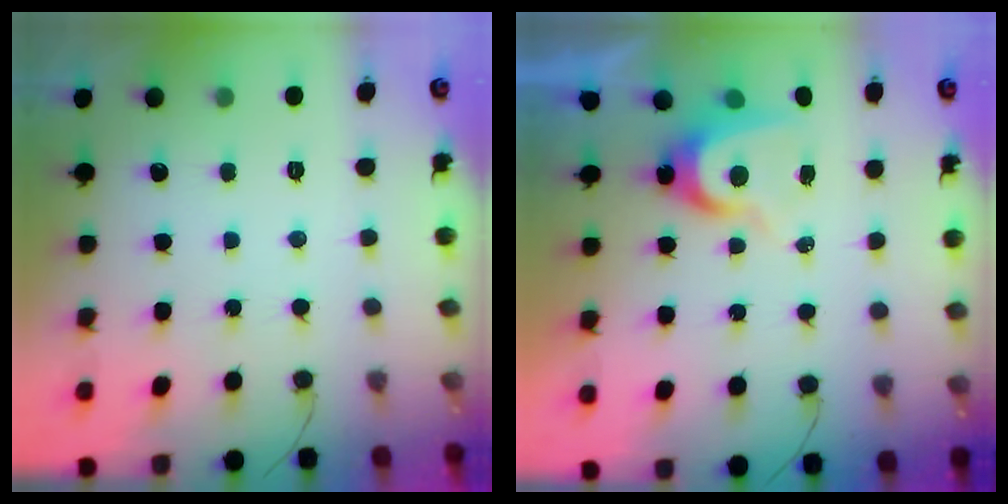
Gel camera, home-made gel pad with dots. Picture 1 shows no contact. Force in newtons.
{"total": 7.7, "press": 7.7, "slide": 0.4}